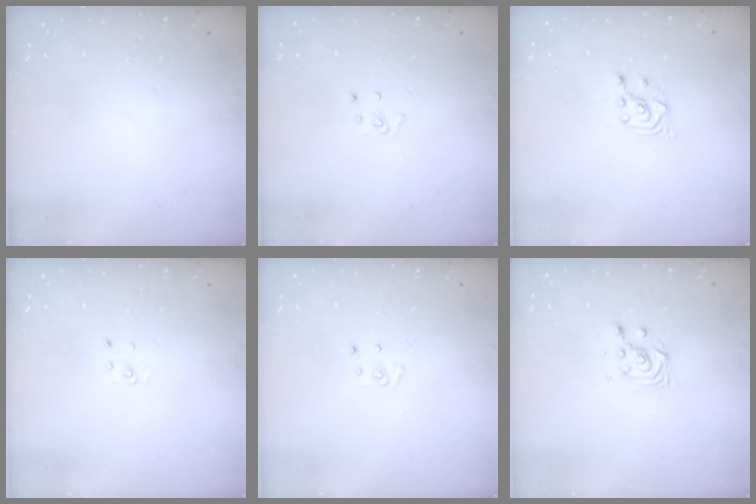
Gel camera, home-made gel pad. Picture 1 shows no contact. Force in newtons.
{"total": 3.1, "press": 3.1, "slide": 0.2}
{"total": 2.7, "press": 2.7, "slide": 0.3}
{"total": 2.0, "press": 2.0, "slide": 0.2}
{"total": 3.1, "press": 3.1, "slide": 0.2}
{"total": 3.9, "press": 3.9, "slide": 0.2}